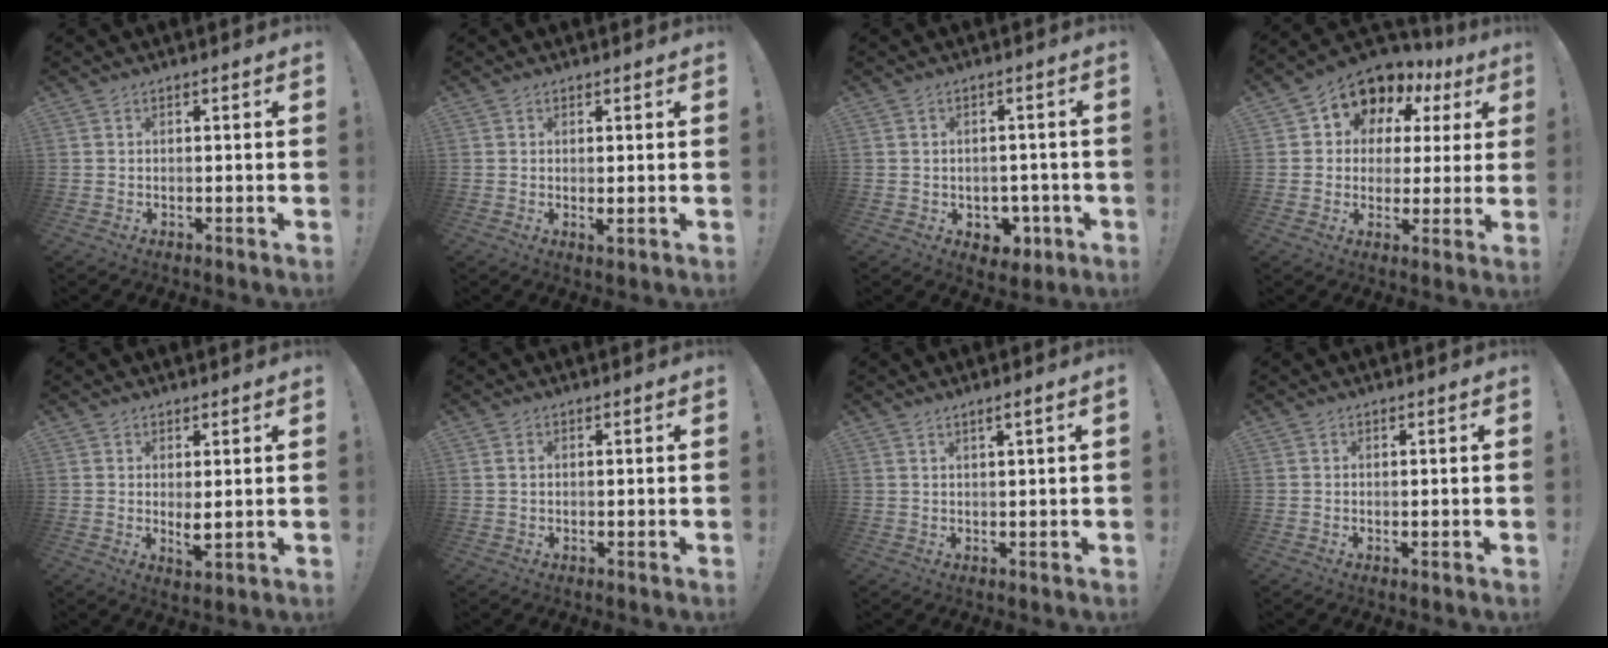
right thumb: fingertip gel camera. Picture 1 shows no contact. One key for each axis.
{"total": 1.2, "fx": 0.4, "fy": 0.5, "fz": 1.1, "tx": -0.008, "ty": -0.007, "tz": 0.008}
{"total": 5.5, "fx": -0.9, "fy": 4.9, "fz": 2.3, "tx": -0.025, "ty": 0.011, "tz": -0.007}
{"total": 9.6, "fx": 5.5, "fy": 6.9, "fz": 3.7, "tx": -0.062, "ty": -0.043, "tz": 0.099}
{"total": 3.6, "fx": 1.1, "fy": 1.3, "fz": 3.2, "tx": -0.039, "ty": -0.015, "tz": 0.020}
{"total": 1.1, "fx": 0.5, "fy": 0.8, "fz": 0.6, "tx": -0.012, "ty": 0.002, "tz": 0.008}
{"total": 2.0, "fx": 1.1, "fy": -0.2, "fz": 1.7, "tx": -0.038, "ty": 0.001, "tz": 0.020}
{"total": 0.0}